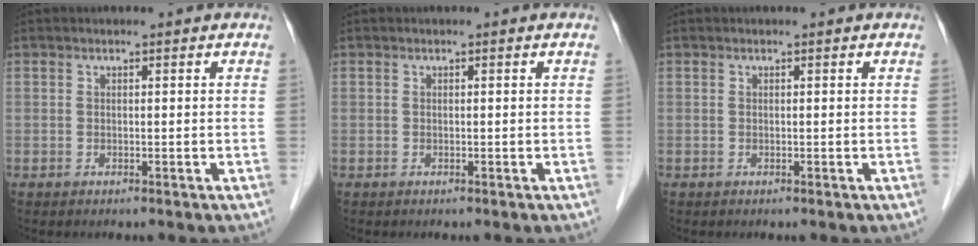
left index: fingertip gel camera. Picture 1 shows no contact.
{"total": 0.0}
{"total": 0.0}